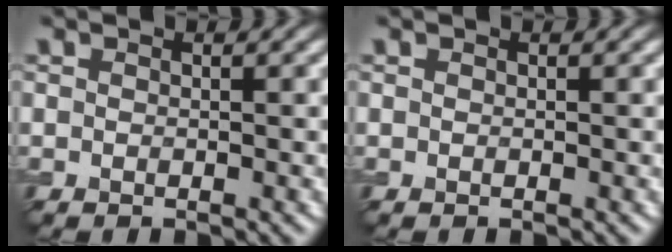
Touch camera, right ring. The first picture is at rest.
{"total": 0.0}